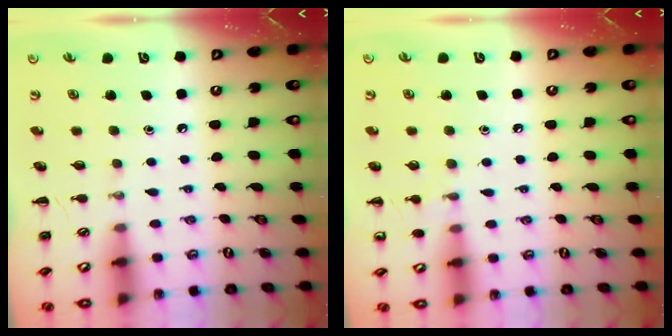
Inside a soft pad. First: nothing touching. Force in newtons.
{"total": 5.5, "press": 5.1, "slide": 1.8}